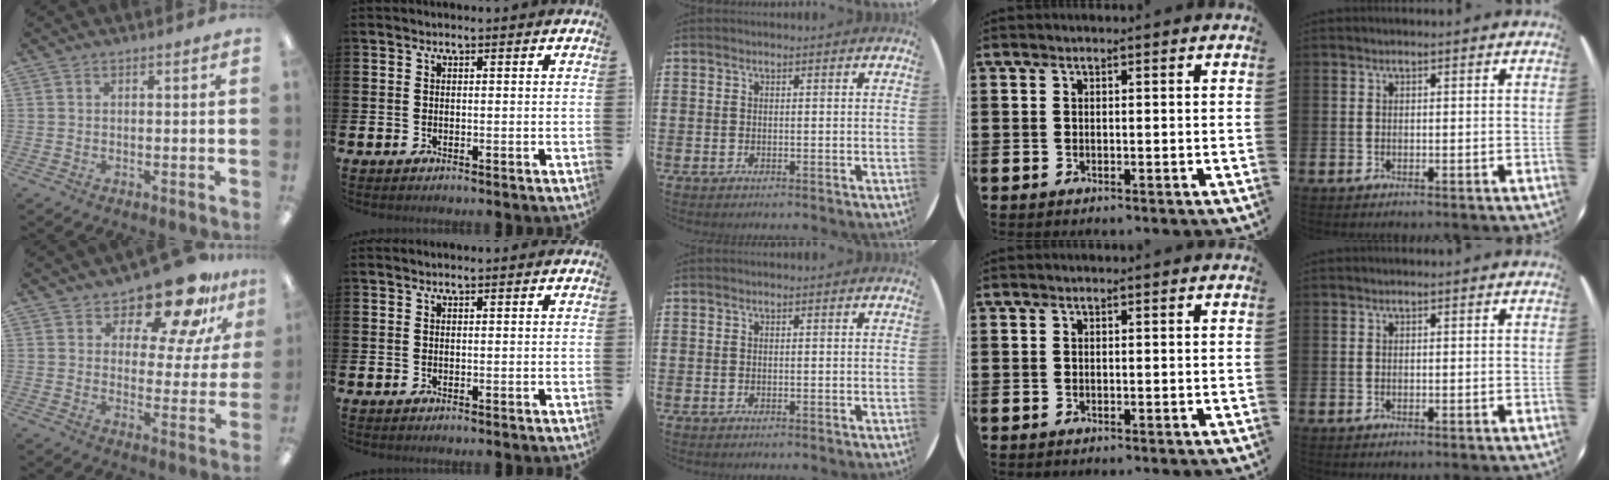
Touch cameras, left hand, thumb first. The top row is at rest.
{"thumb": {"total": 15.3, "force": [12.4, 5.6, 7.0], "torque": [-0.115, -0.088, 0.214]}}